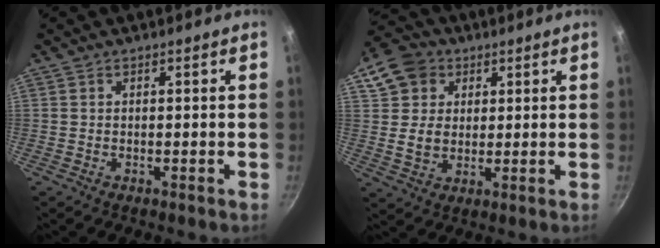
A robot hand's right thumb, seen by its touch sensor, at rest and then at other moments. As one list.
[{"total": 10.8, "force": [4.6, 8.7, 4.5], "torque": [-0.059, -0.003, 0.077]}]